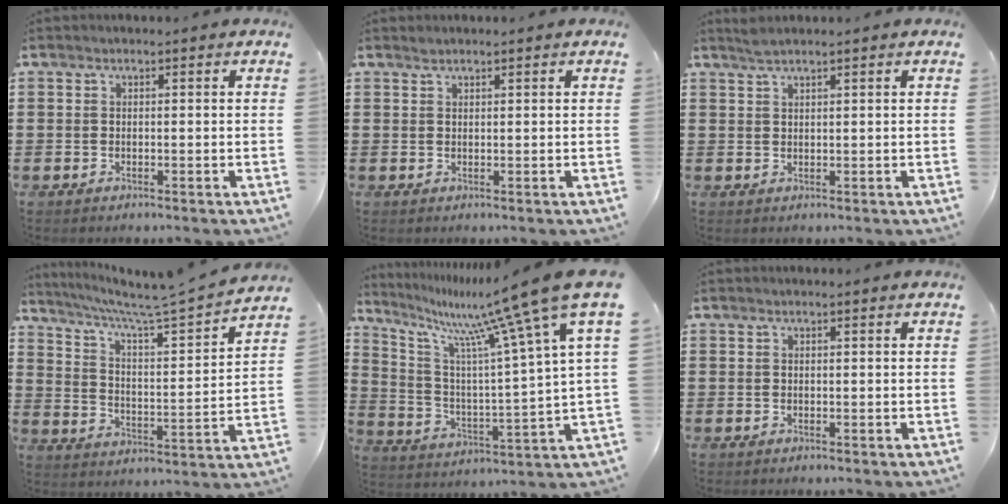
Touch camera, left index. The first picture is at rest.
{"total": 0.7, "force": [0.7, 0.2, 0.1], "torque": [-0.004, 0.000, 0.014]}
{"total": 1.7, "force": [1.4, 0.0, 0.8], "torque": [-0.018, 0.000, 0.027]}
{"total": 5.8, "force": [5.2, -1.0, 2.3], "torque": [-0.069, -0.049, 0.078]}
{"total": 14.5, "force": [10.6, 0.4, 9.9], "torque": [-0.209, -0.067, 0.164]}
{"total": 0.0}